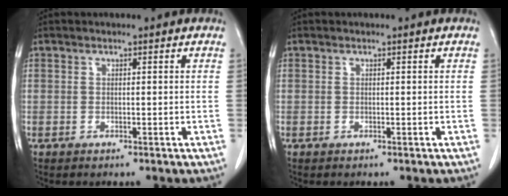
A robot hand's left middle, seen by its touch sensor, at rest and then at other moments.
{"total": 0.0}